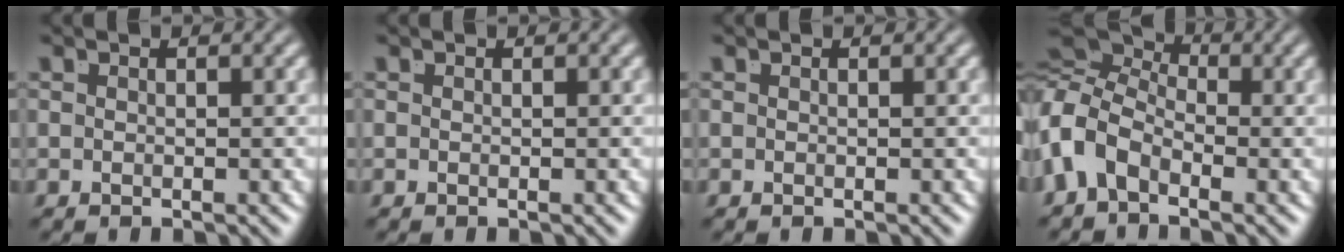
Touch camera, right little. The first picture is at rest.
{"total": 0.0}
{"total": 0.0}
{"total": 8.7, "force": [0.5, 7.4, 4.6], "torque": [-0.108, -0.012, -0.002]}